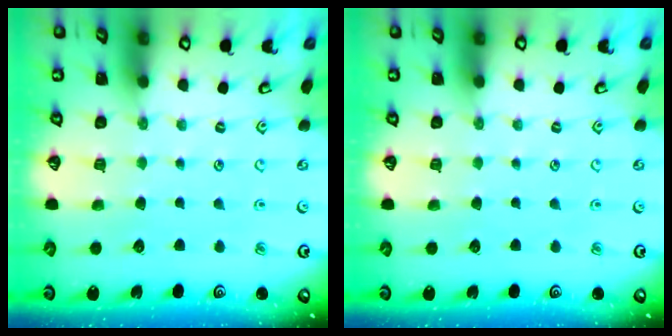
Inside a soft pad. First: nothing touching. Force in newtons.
{"total": 0.0}